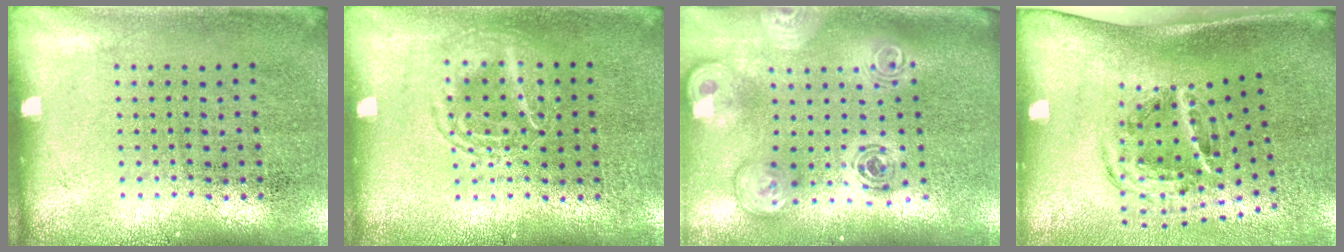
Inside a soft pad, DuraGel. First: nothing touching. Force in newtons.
{"total": 1.9, "press": 1.9, "slide": 0.3}
{"total": 2.3, "press": 1.8, "slide": 1.4}
{"total": 1.6, "press": 1.1, "slide": 1.2}